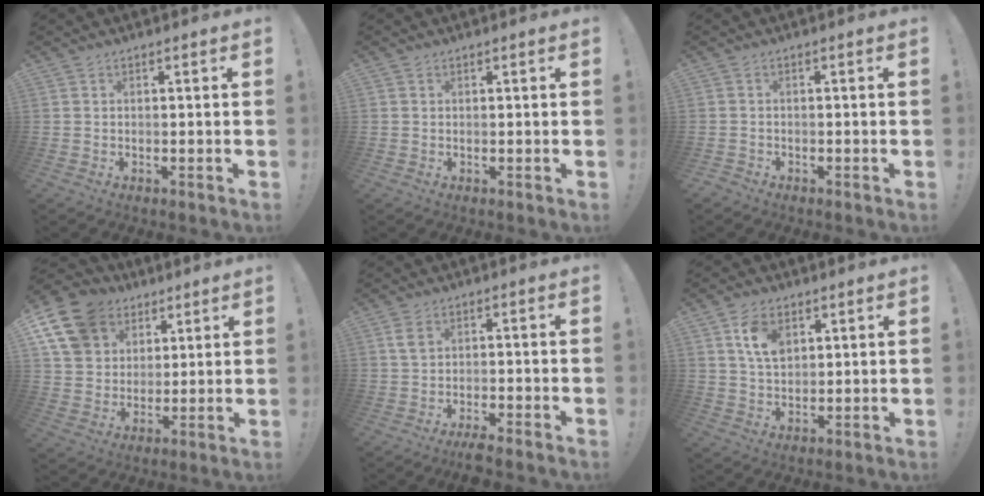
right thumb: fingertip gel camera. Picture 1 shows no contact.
{"total": 0.6, "force": [0.2, 0.5, -0.1], "torque": [0.002, 0.002, 0.003]}
{"total": 1.4, "force": [-1.1, 0.8, 0.1], "torque": [0.000, 0.005, -0.021]}
{"total": 15.8, "force": [7.9, 12.1, 6.3], "torque": [-0.111, -0.035, 0.163]}
{"total": 4.2, "force": [-2.2, 1.2, 3.4], "torque": [-0.066, 0.007, -0.037]}
{"total": 8.4, "force": [3.9, 5.3, 5.2], "torque": [-0.085, -0.007, 0.073]}